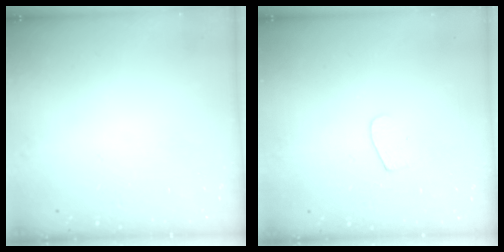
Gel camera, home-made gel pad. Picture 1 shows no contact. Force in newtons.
{"total": 5.0, "press": 5.0, "slide": 0.4}